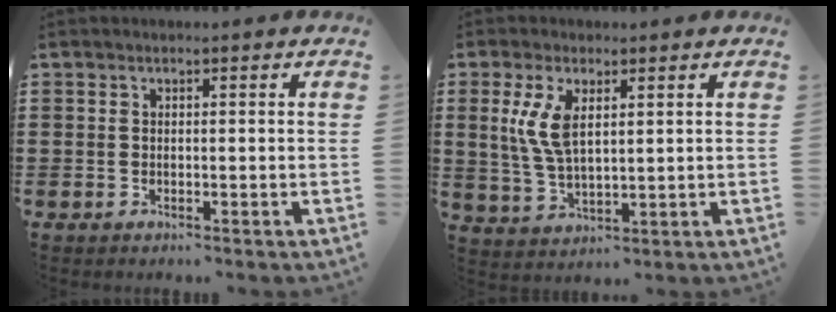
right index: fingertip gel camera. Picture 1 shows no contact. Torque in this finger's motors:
{"motor_torque": [1.02, 0.28, 0.42, 0.21]}